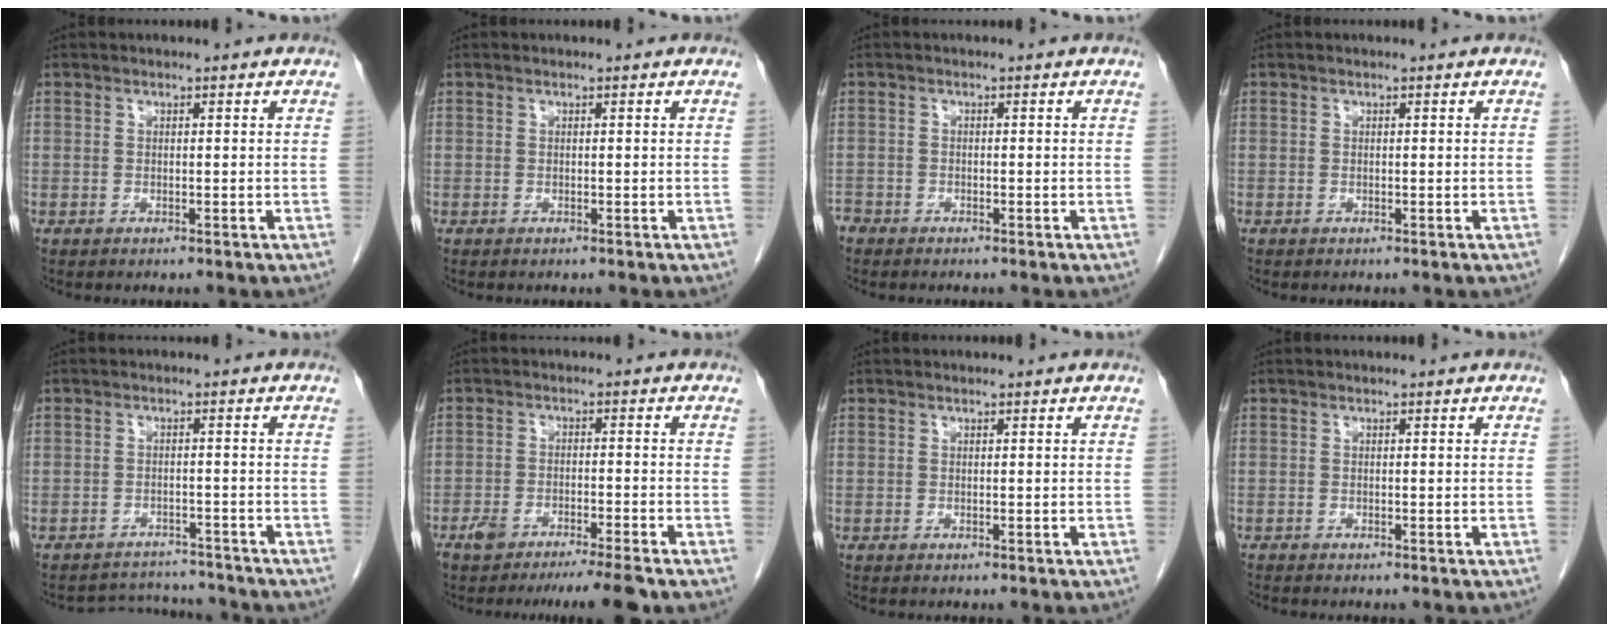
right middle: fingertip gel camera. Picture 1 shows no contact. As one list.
[{"total": 0.6, "force": [0.3, -0.3, -0.4], "torque": [0.002, -0.001, 0.004]}, {"total": 2.1, "force": [-1.8, 1.0, 0.2], "torque": [-0.009, 0.000, -0.035]}, {"total": 0.0}, {"total": 5.3, "force": [-5.0, 0.6, -1.6], "torque": [0.020, 0.014, -0.072]}, {"total": 7.0, "force": [-5.6, -0.1, 4.2], "torque": [-0.058, -0.009, -0.091]}, {"total": 0.0}, {"total": 0.8, "force": [-0.7, 0.1, 0.2], "torque": [-0.010, -0.002, -0.014]}]